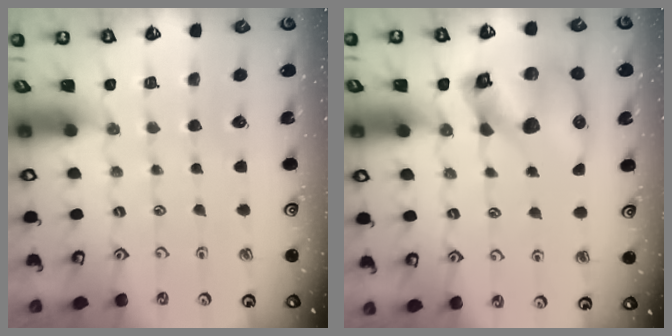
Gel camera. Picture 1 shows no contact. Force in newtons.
{"total": 17.4, "press": 17.1, "slide": 2.9}